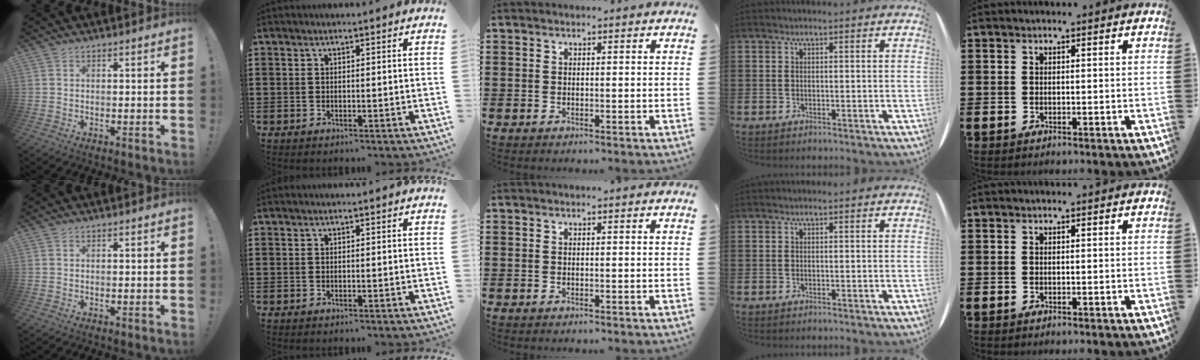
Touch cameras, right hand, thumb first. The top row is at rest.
{}